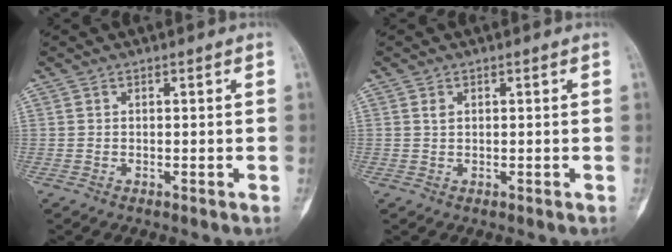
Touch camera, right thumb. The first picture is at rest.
{"total": 0.7, "force": [0.2, 0.5, 0.4], "torque": [-0.007, 0.002, 0.004]}